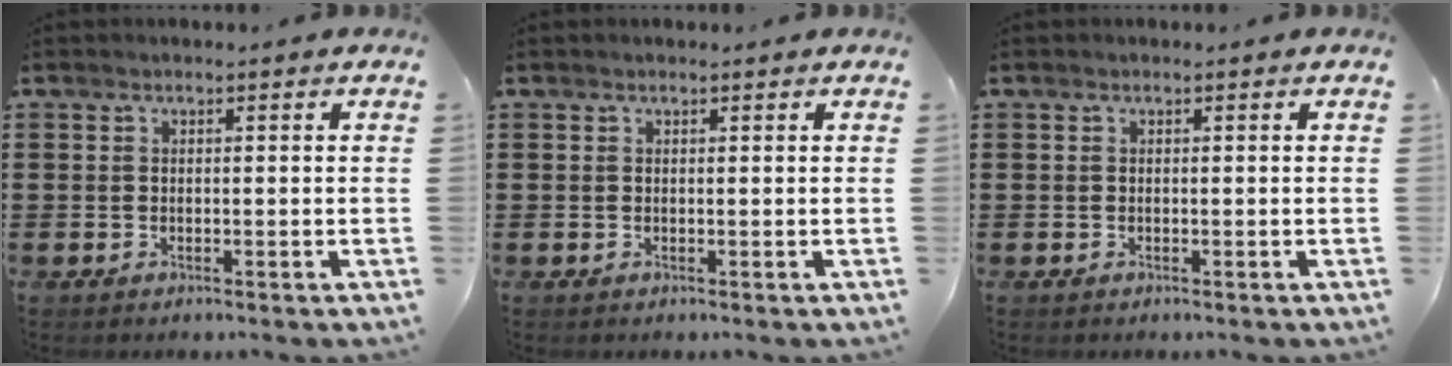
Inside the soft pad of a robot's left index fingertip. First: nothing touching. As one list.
[{"total": 0.0}, {"total": 0.0}]